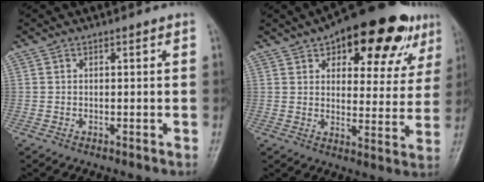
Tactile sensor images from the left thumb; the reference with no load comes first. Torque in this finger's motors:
{"motor_torque": [0.64, 0.65, 0.98, -0.77, 0.20]}